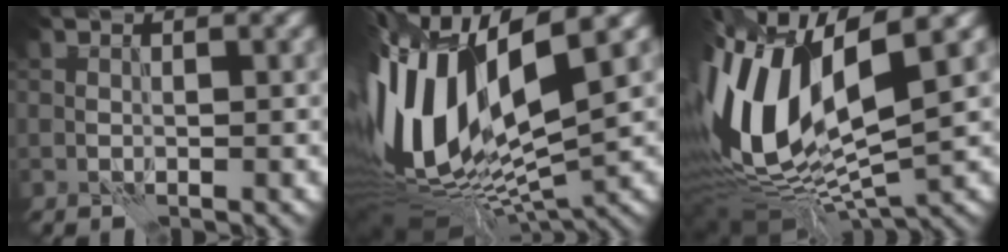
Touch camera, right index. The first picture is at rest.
{"total": 15.4, "force": [0.5, 6.3, 14.0], "torque": [-0.296, -0.015, 0.015]}
{"total": 14.7, "force": [0.5, 6.1, 13.4], "torque": [-0.294, -0.003, 0.012]}